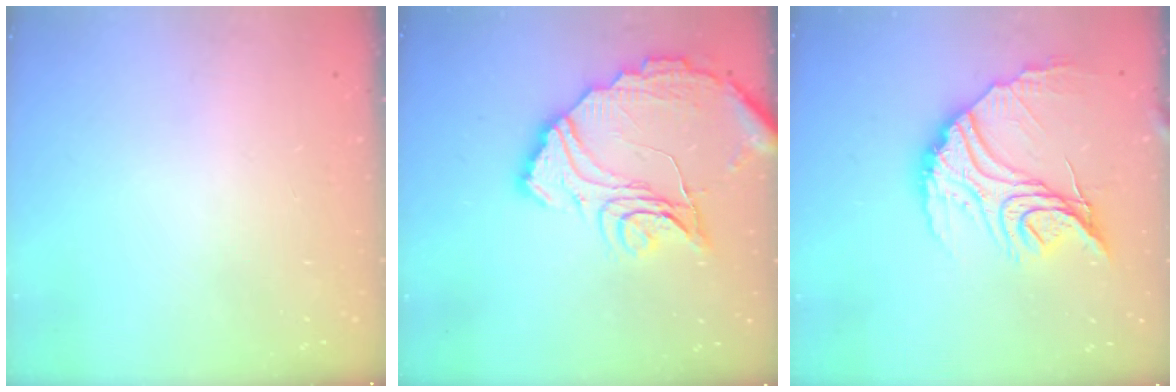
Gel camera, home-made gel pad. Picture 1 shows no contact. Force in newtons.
{"total": 21.9, "press": 21.8, "slide": 2.0}
{"total": 20.4, "press": 20.3, "slide": 1.4}